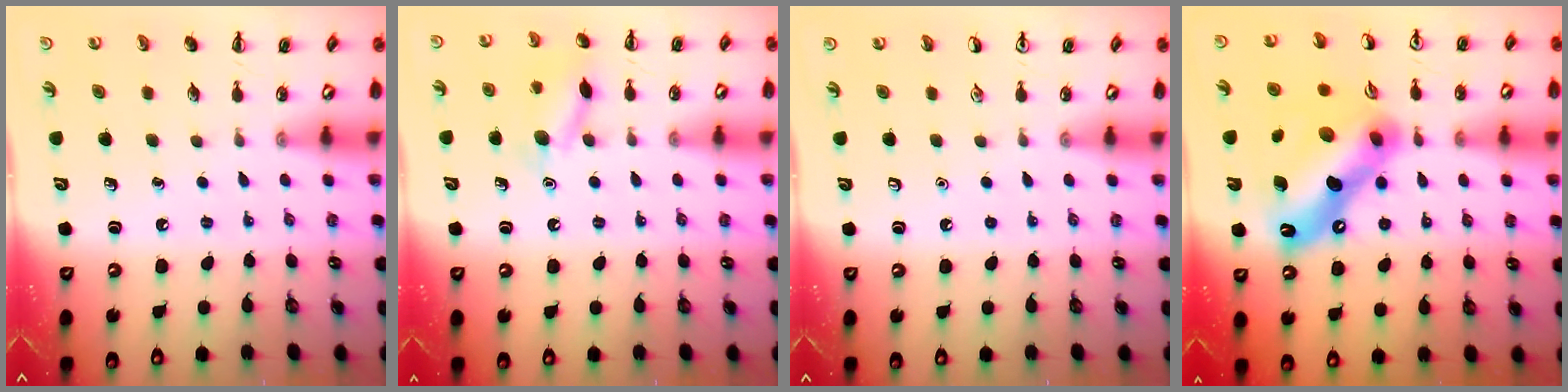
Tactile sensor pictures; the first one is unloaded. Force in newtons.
{"total": 10.9, "press": 10.8, "slide": 0.6}
{"total": 0.0}
{"total": 17.6, "press": 17.6, "slide": 0.1}